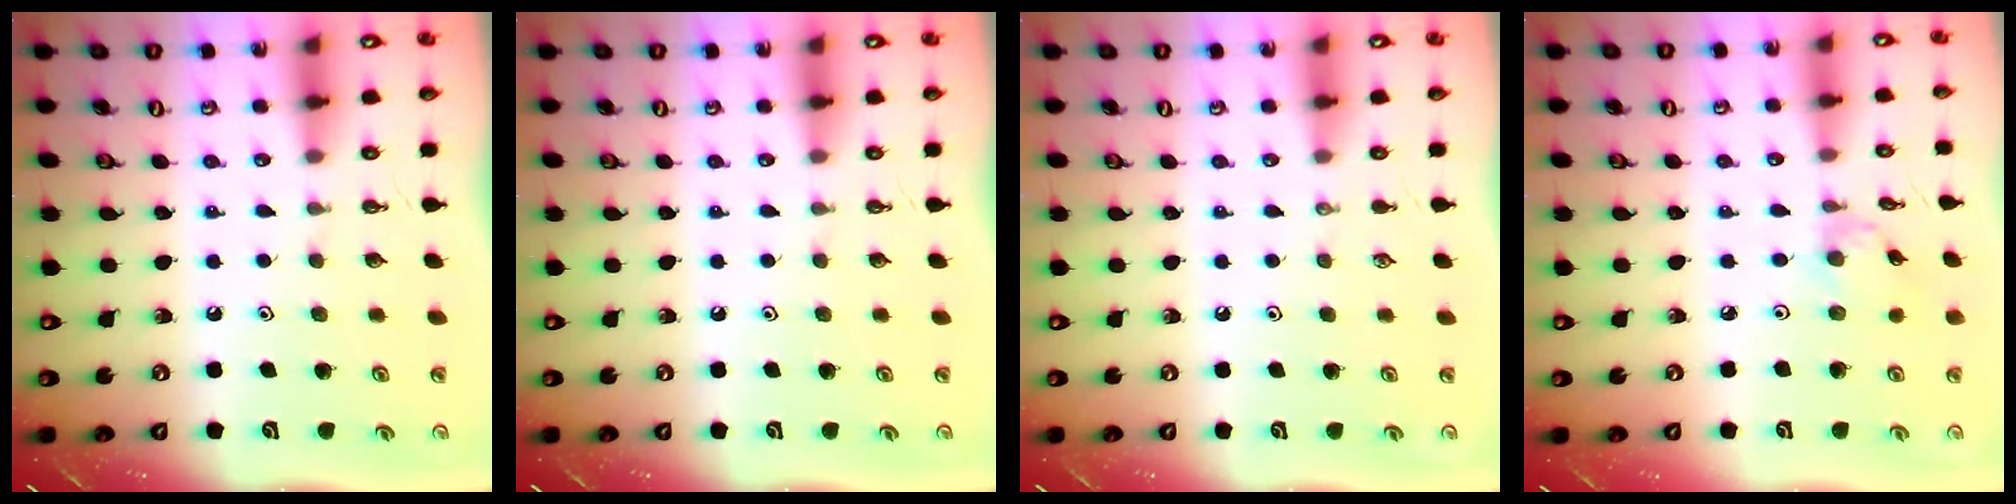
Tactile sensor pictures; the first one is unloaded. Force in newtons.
{"total": 0.0}
{"total": 0.0}
{"total": 2.2, "press": 2.2, "slide": 0.4}